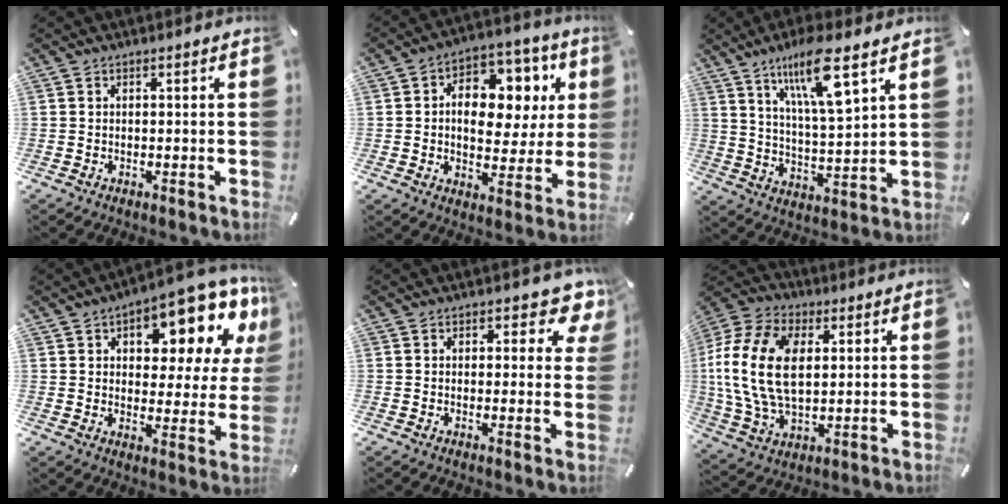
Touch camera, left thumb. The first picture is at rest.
{"total": 12.8, "force": [2.8, 9.2, 8.5], "torque": [-0.108, -0.025, 0.048]}
{"total": 13.8, "force": [8.9, 3.2, 10.1], "torque": [-0.186, -0.034, 0.150]}
{"total": 14.2, "force": [9.1, 6.3, 8.9], "torque": [-0.110, -0.073, 0.148]}
{"total": 5.4, "force": [3.3, 3.0, 3.0], "torque": [-0.021, -0.019, 0.049]}
{"total": 18.1, "force": [2.5, 12.1, 13.3], "torque": [-0.312, 0.008, 0.041]}